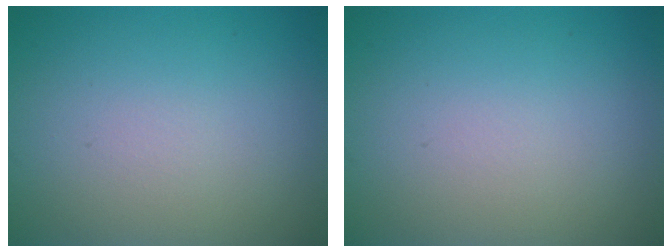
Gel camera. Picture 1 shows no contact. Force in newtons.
{"total": 0.0}